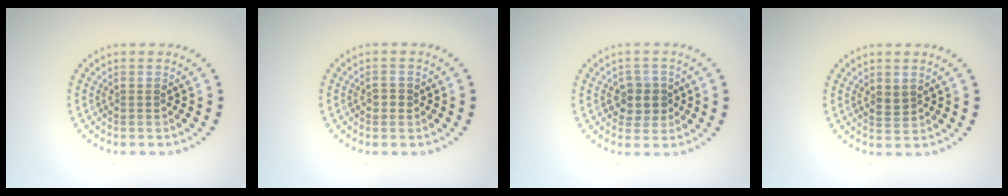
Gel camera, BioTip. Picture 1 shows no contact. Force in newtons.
{"total": 0.9, "press": 0.9, "slide": 0.2}
{"total": 2.4, "press": 2.3, "slide": 0.8}
{"total": 1.4, "press": 1.3, "slide": 0.5}